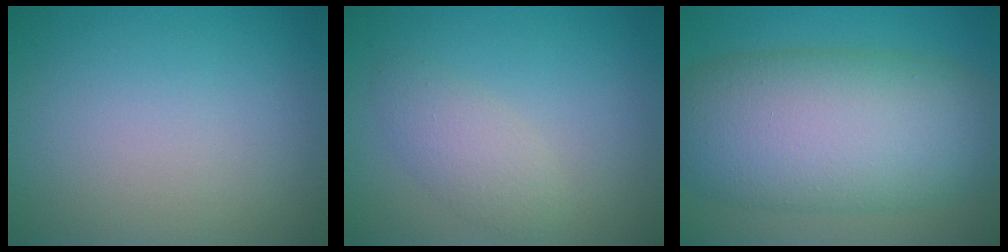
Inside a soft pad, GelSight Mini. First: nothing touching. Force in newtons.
{"total": 2.4, "press": 2.4, "slide": 0.1}
{"total": 12.5, "press": 12.5, "slide": 0.5}